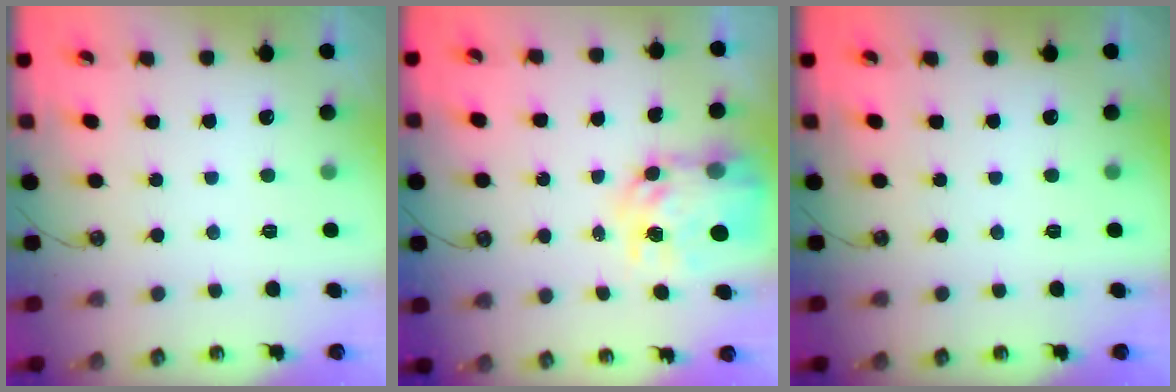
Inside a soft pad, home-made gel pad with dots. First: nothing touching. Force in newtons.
{"total": 10.4, "press": 10.4, "slide": 0.9}
{"total": 0.0}